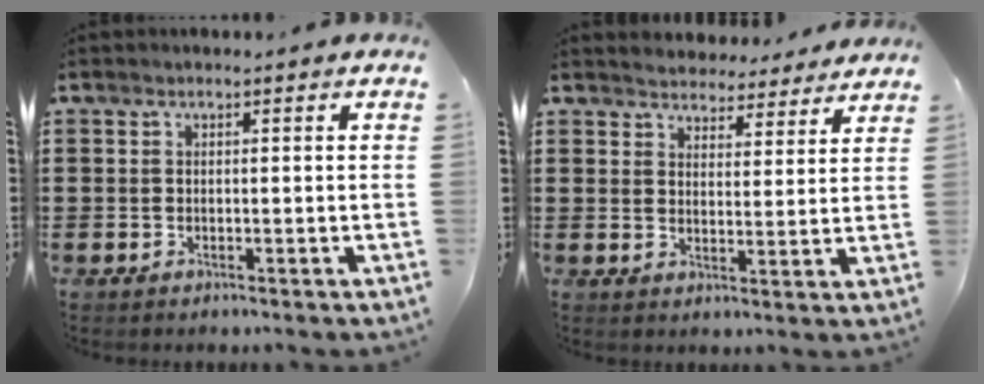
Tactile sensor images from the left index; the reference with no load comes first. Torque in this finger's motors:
{"motor_torque": [0.93, -0.96, 0.19, 0.08]}